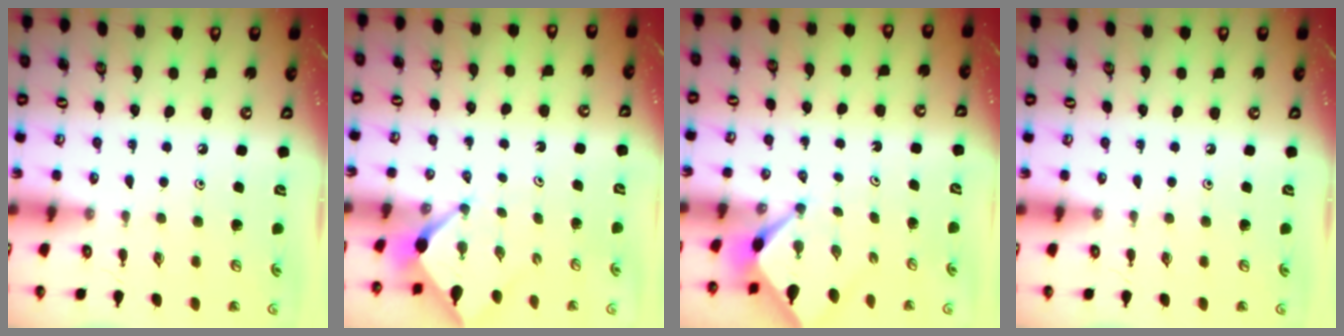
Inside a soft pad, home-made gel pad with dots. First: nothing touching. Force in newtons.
{"total": 2.7, "press": 2.6, "slide": 0.3}
{"total": 2.5, "press": 2.5, "slide": 0.2}
{"total": 0.0}